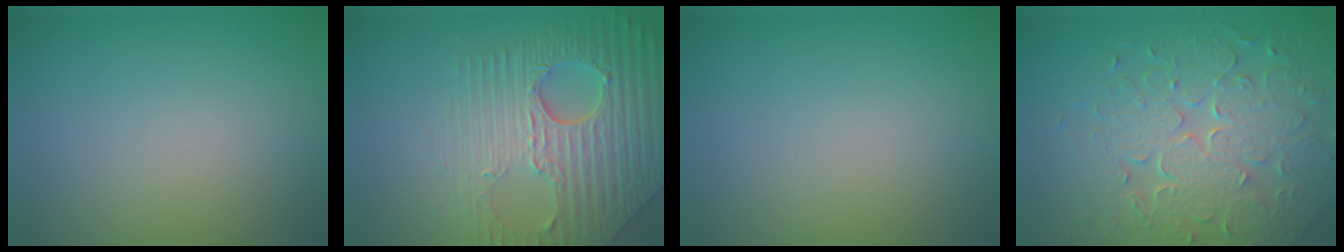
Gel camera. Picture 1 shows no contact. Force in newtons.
{"total": 9.1, "press": 6.2, "slide": 6.7}
{"total": 0.0}
{"total": 8.3, "press": 6.0, "slide": 5.8}